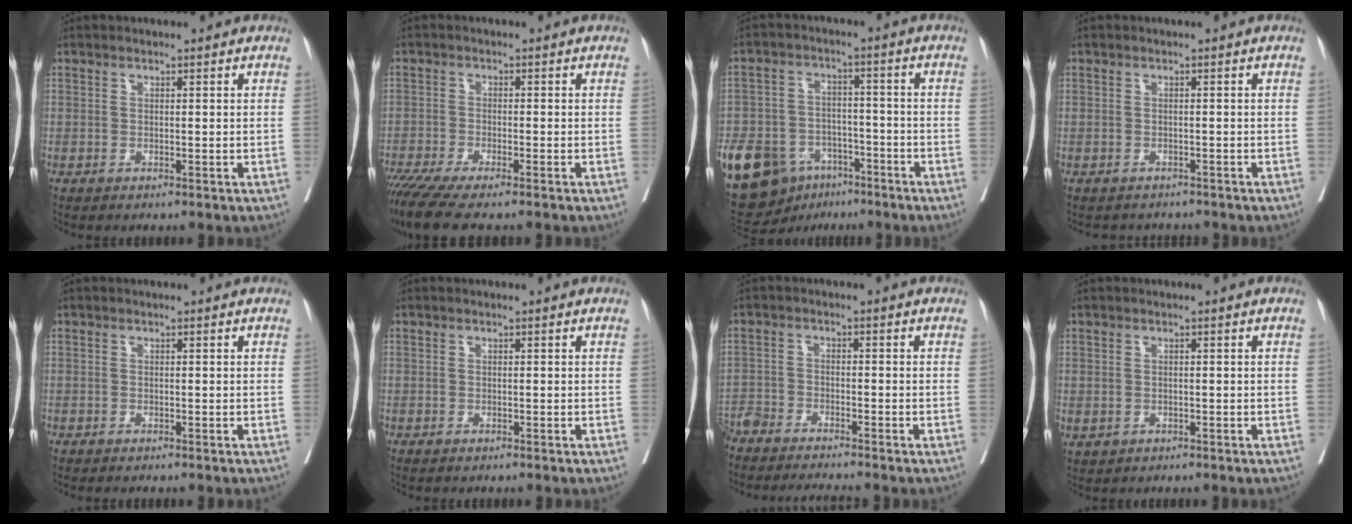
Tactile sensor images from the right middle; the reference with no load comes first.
{"total": 8.5, "force": [-6.9, 0.7, 5.0], "torque": [-0.080, -0.021, -0.118]}
{"total": 18.5, "force": [-10.2, 12.2, 9.4], "torque": [-0.222, 0.009, -0.160]}
{"total": 3.3, "force": [-3.0, 1.3, -0.1], "torque": [0.003, 0.000, -0.041]}
{"total": 0.6, "force": [-0.6, 0.0, 0.2], "torque": [-0.003, -0.001, -0.012]}
{"total": 0.7, "force": [-0.6, 0.1, 0.3], "torque": [-0.006, -0.002, -0.009]}
{"total": 3.5, "force": [-3.3, 1.0, 0.5], "torque": [-0.003, -0.006, -0.068]}
{"total": 1.7, "force": [-0.4, 1.3, 1.0], "torque": [-0.026, 0.001, 0.002]}